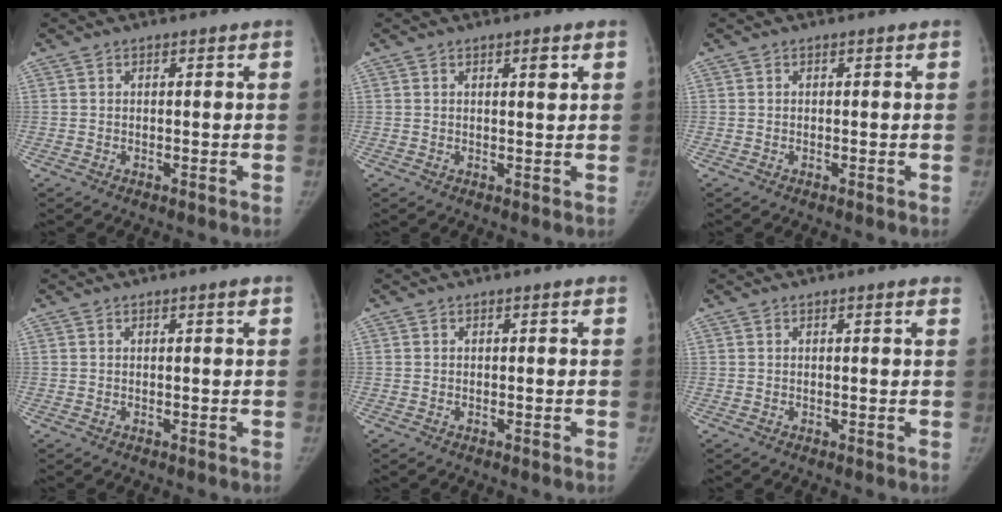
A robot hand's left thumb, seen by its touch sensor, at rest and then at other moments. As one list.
[{"total": 2.1, "force": [1.1, 0.4, 1.7], "torque": [-0.021, -0.006, 0.018]}, {"total": 0.0}, {"total": 0.6, "force": [0.3, 0.0, 0.5], "torque": [-0.008, 0.000, 0.003]}, {"total": 0.0}, {"total": 1.1, "force": [0.8, 0.1, 0.7], "torque": [-0.005, 0.003, 0.007]}]